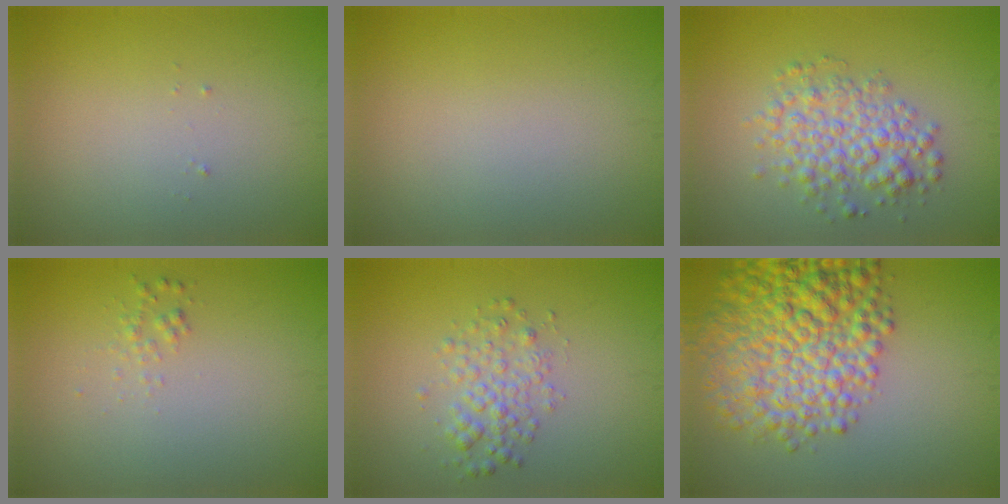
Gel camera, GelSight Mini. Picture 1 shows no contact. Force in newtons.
{"total": 0.0}
{"total": 4.5, "press": 4.5, "slide": 0.1}
{"total": 0.8, "press": 0.8, "slide": 0.0}
{"total": 2.6, "press": 2.6, "slide": 0.1}
{"total": 9.7, "press": 9.7, "slide": 0.3}